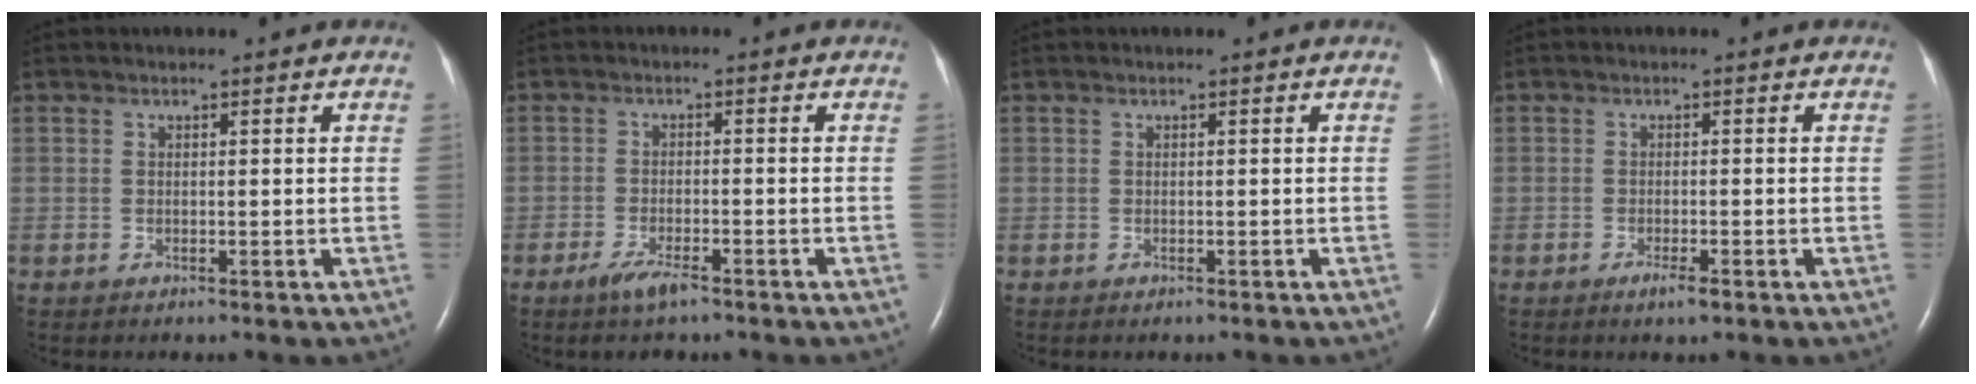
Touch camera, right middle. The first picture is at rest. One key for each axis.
{"total": 4.0, "fx": -2.8, "fy": 0.7, "fz": 2.6, "tx": -0.062, "ty": -0.006, "tz": -0.050}
{"total": 0.6, "fx": -0.5, "fy": 0.3, "fz": 0.2, "tx": -0.008, "ty": 0.000, "tz": -0.005}
{"total": 1.8, "fx": -1.1, "fy": 0.1, "fz": 1.4, "tx": -0.026, "ty": -0.003, "tz": -0.020}